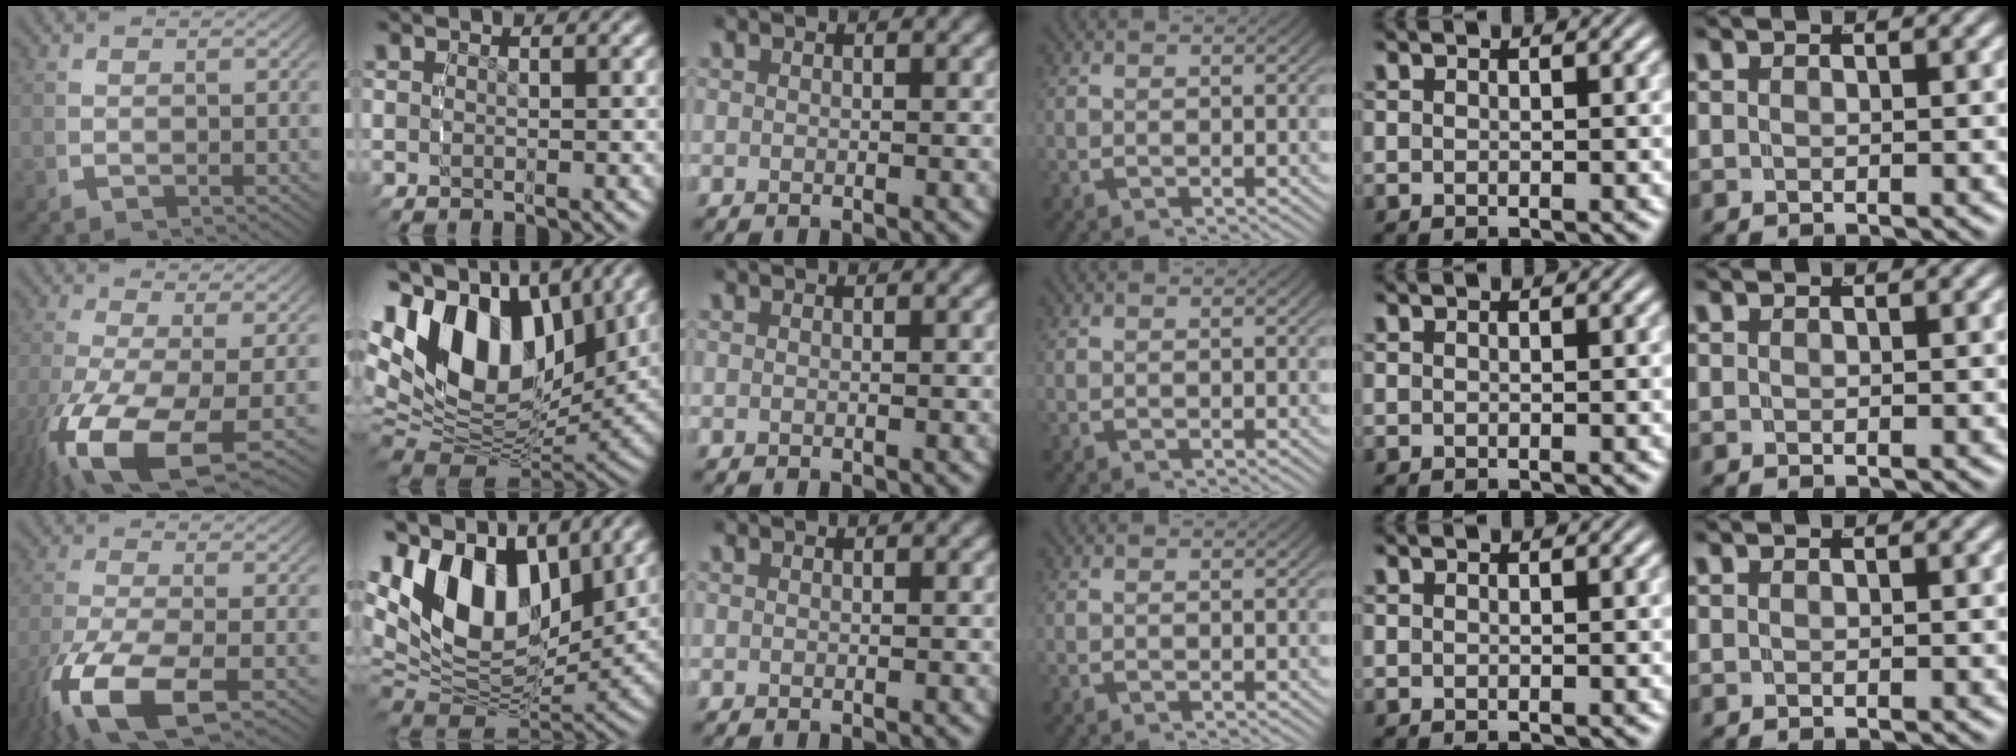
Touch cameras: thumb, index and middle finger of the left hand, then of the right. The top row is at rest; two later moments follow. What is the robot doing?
{"motion": "grasp_and_lifting", "object": "bowl"}